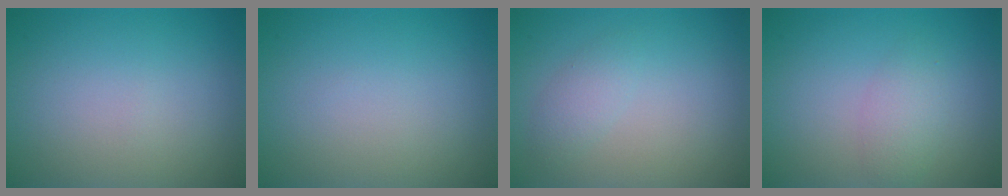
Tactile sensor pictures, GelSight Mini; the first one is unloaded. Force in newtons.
{"total": 0.0}
{"total": 1.5, "press": 1.5, "slide": 0.1}
{"total": 2.0, "press": 2.0, "slide": 0.1}